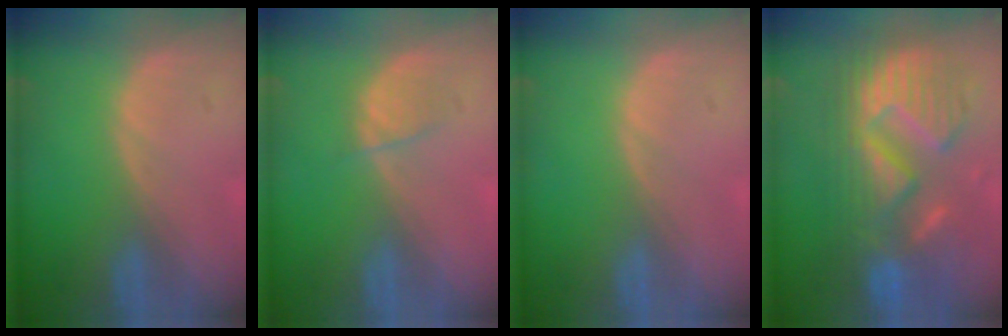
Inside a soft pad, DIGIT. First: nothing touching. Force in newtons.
{"total": 1.9, "press": 1.9, "slide": 0.4}
{"total": 0.0}
{"total": 13.1, "press": 13.0, "slide": 1.4}